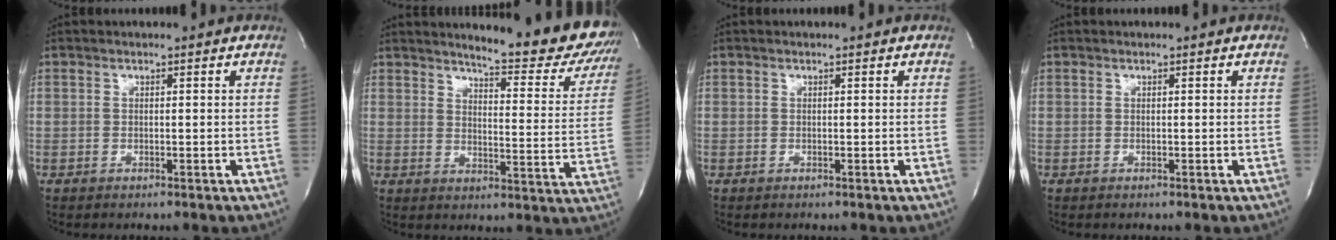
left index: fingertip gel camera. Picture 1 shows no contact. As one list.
[{"total": 18.0, "force": [16.4, 2.5, 7.0], "torque": [-0.080, -0.079, 0.184]}, {"total": 0.0}, {"total": 0.0}]